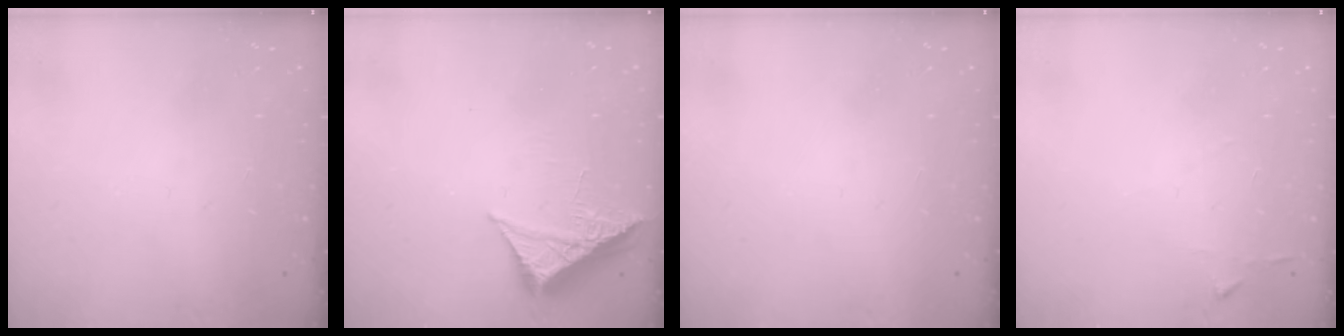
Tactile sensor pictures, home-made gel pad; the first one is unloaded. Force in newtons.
{"total": 6.1, "press": 6.0, "slide": 0.7}
{"total": 1.5, "press": 1.5, "slide": 0.1}
{"total": 2.9, "press": 2.9, "slide": 0.3}